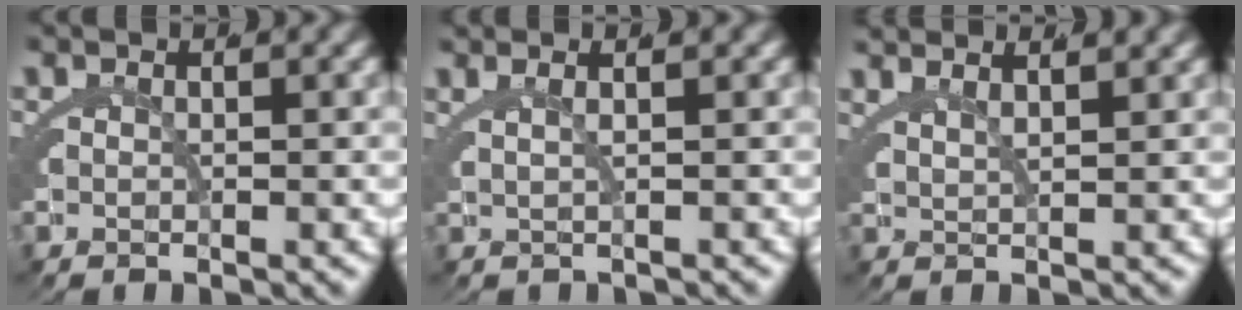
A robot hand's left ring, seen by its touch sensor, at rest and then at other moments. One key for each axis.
{"total": 1.6, "fx": 0.9, "fy": -1.0, "fz": 0.7, "tx": 0.003, "ty": 0.017, "tz": 0.013}
{"total": 3.2, "fx": 3.0, "fy": -0.3, "fz": 1.0, "tx": -0.005, "ty": 0.020, "tz": 0.044}